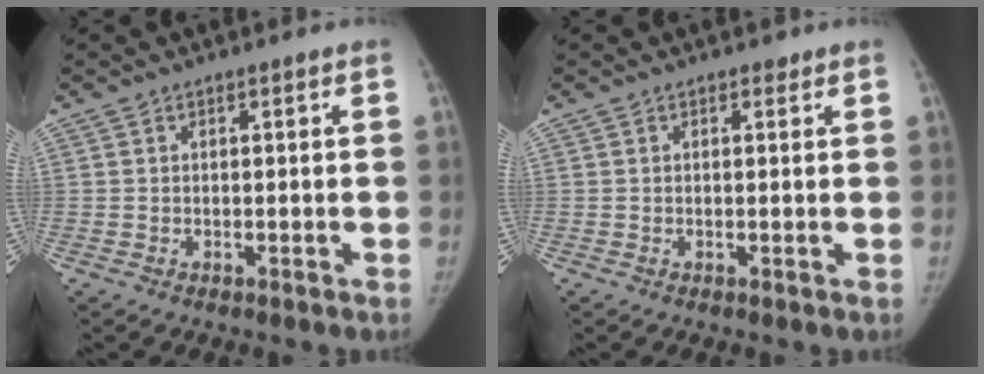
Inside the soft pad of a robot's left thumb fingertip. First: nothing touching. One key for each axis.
{"total": 0.6, "fx": 0.4, "fy": 0.4, "fz": 0.1, "tx": 0.004, "ty": -0.002, "tz": 0.004}